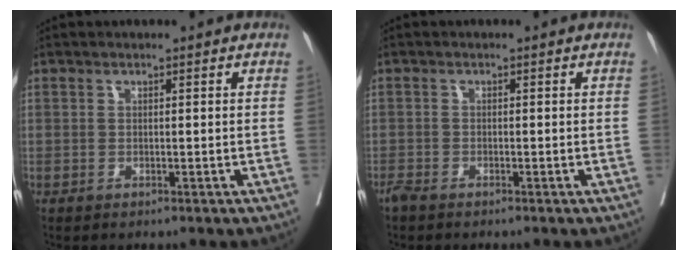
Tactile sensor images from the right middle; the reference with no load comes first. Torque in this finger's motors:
{"motor_torque": [1.12, -1.02, 0.46, 0.17]}